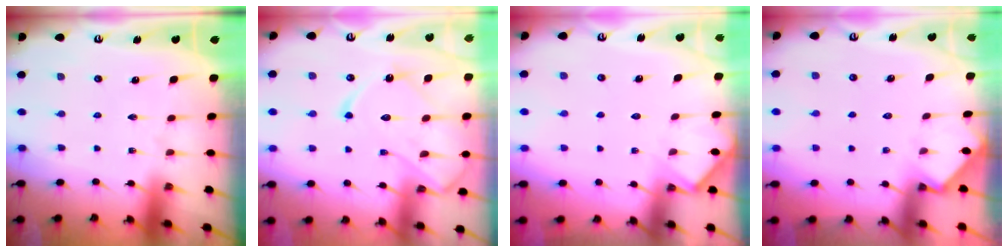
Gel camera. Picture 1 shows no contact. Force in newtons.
{"total": 14.0, "press": 13.9, "slide": 1.1}
{"total": 4.8, "press": 4.7, "slide": 0.6}
{"total": 2.6, "press": 2.5, "slide": 0.3}